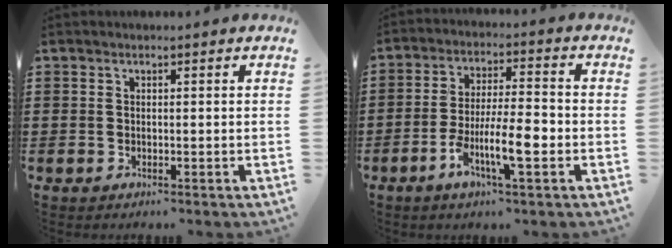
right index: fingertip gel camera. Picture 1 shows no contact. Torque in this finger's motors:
{"motor_torque": [2.14, 0.00, 0.32, 0.21]}